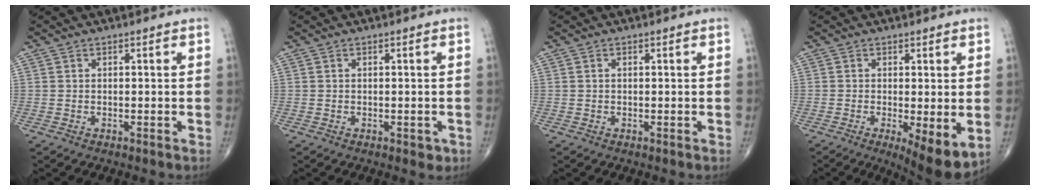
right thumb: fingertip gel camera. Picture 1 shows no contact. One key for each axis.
{"total": 1.4, "fx": -0.4, "fy": 0.8, "fz": 1.0, "tx": -0.007, "ty": -0.001, "tz": -0.003}
{"total": 0.0}
{"total": 8.2, "fx": -1.8, "fy": 2.4, "fz": 7.7, "tx": -0.116, "ty": -0.026, "tz": -0.024}